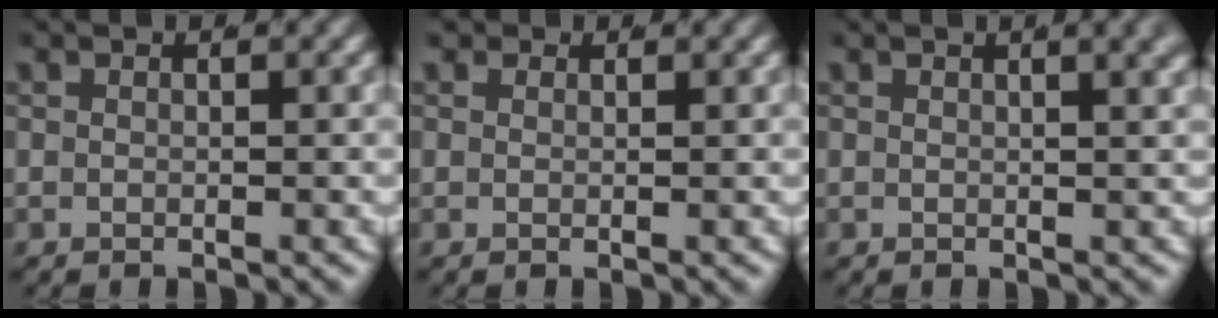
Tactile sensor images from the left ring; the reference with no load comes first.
{"total": 0.8, "force": [0.6, 0.5, 0.2], "torque": [-0.005, -0.004, 0.013]}
{"total": 2.3, "force": [1.3, 0.1, 1.8], "torque": [-0.012, 0.010, 0.017]}